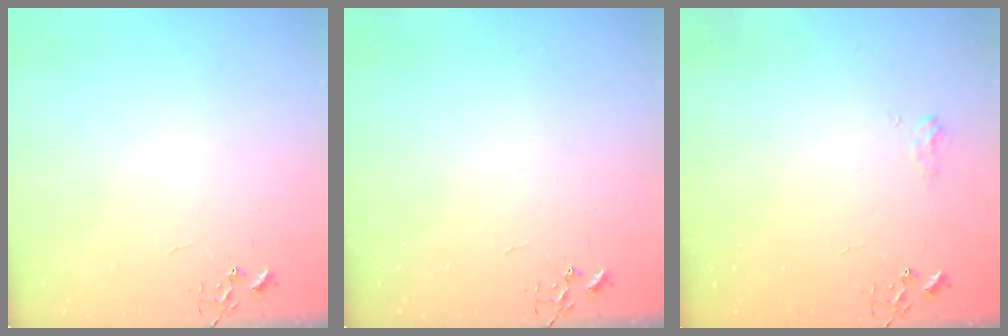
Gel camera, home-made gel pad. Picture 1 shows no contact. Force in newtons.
{"total": 0.0}
{"total": 7.5, "press": 7.4, "slide": 0.8}